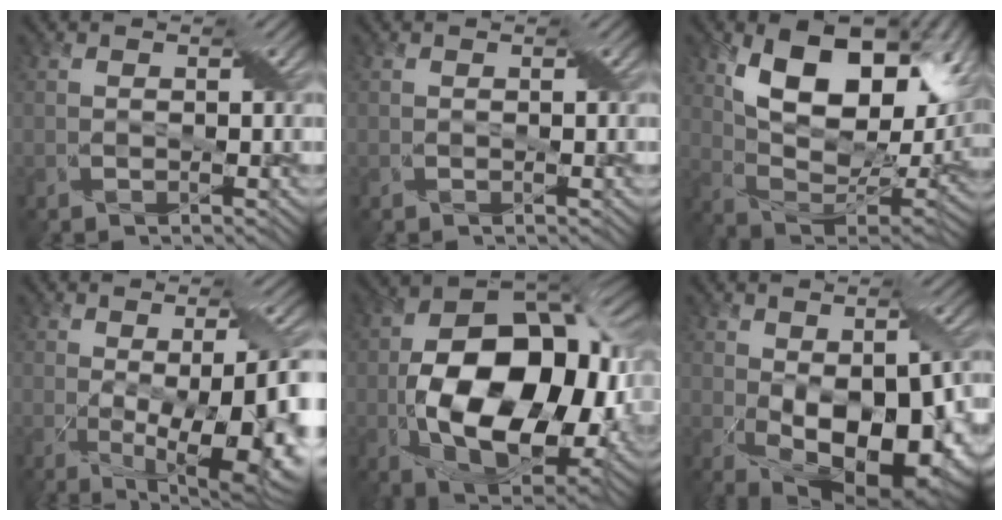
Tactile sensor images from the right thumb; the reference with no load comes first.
{"total": 0.0}
{"total": 16.5, "force": [7.4, 8.7, 11.9], "torque": [-0.193, -0.003, 0.128]}
{"total": 14.2, "force": [-2.5, 5.2, 13.0], "torque": [-0.175, -0.037, -0.007]}
{"total": 17.9, "force": [-2.3, 10.8, 14.1], "torque": [-0.245, -0.018, -0.040]}
{"total": 14.9, "force": [-3.1, 8.3, 12.0], "torque": [-0.182, -0.043, -0.027]}